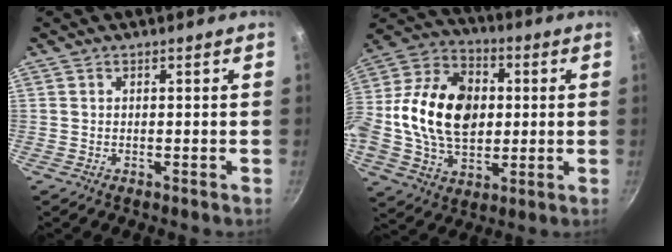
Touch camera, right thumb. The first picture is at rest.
{"total": 22.3, "force": [1.2, 15.8, 15.7], "torque": [-0.260, 0.026, 0.014]}